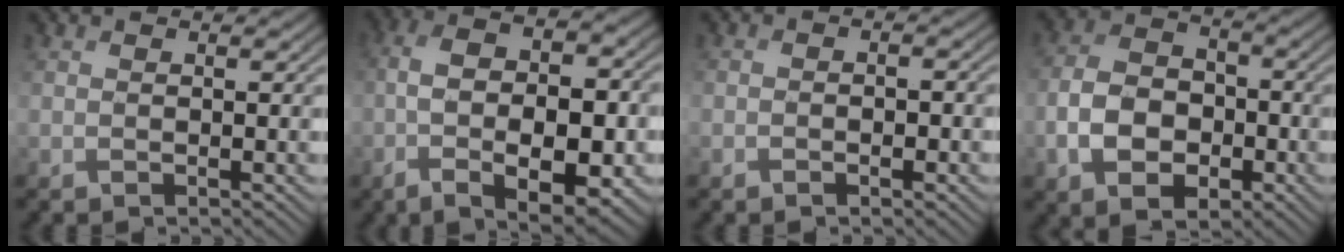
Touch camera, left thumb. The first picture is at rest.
{"total": 12.3, "force": [-3.1, 6.0, 10.2], "torque": [-0.183, -0.015, -0.042]}
{"total": 2.1, "force": [-1.1, 1.3, 1.3], "torque": [-0.018, 0.001, -0.013]}
{"total": 7.5, "force": [-3.2, 5.3, 4.2], "torque": [-0.080, -0.005, -0.068]}